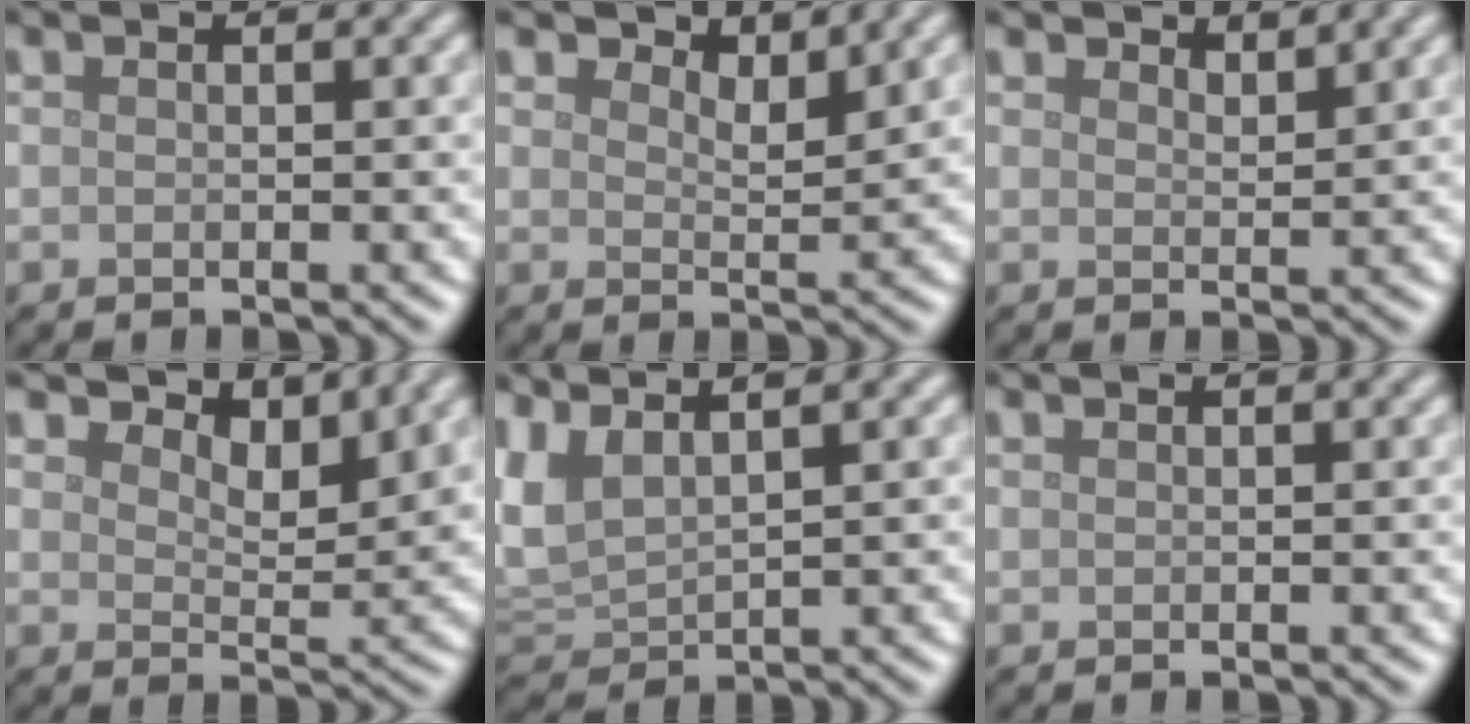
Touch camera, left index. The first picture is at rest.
{"total": 2.9, "force": [2.7, 0.7, 1.0], "torque": [-0.016, -0.002, 0.038]}
{"total": 2.2, "force": [2.1, 0.3, 0.5], "torque": [-0.009, 0.001, 0.032]}
{"total": 4.8, "force": [4.1, 1.5, 2.0], "torque": [-0.037, -0.002, 0.059]}
{"total": 3.5, "force": [2.2, 1.4, 2.4], "torque": [-0.066, 0.008, 0.050]}
{"total": 0.0}